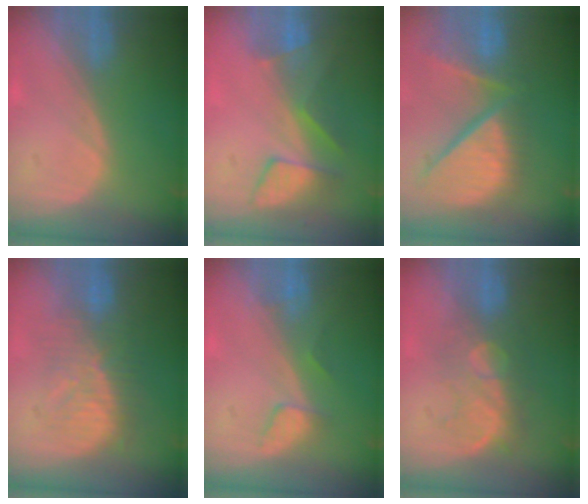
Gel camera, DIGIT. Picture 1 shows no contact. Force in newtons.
{"total": 7.3, "press": 7.0, "slide": 2.2}
{"total": 13.1, "press": 10.9, "slide": 7.3}
{"total": 8.7, "press": 8.4, "slide": 2.2}
{"total": 2.8, "press": 2.7, "slide": 0.4}
{"total": 8.0, "press": 7.8, "slide": 1.7}